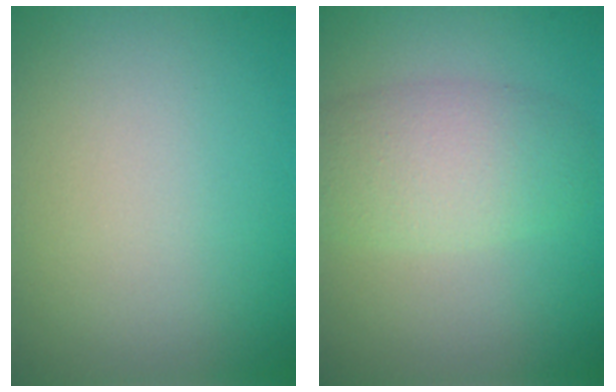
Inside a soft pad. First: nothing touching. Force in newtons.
{"total": 4.3, "press": 4.3, "slide": 0.2}